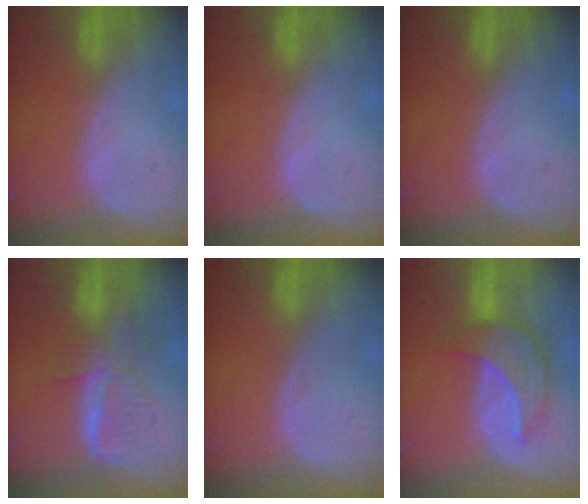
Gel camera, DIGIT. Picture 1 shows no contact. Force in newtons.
{"total": 0.0}
{"total": 0.0}
{"total": 7.9, "press": 6.9, "slide": 3.9}
{"total": 0.0}
{"total": 7.8, "press": 7.5, "slide": 2.3}